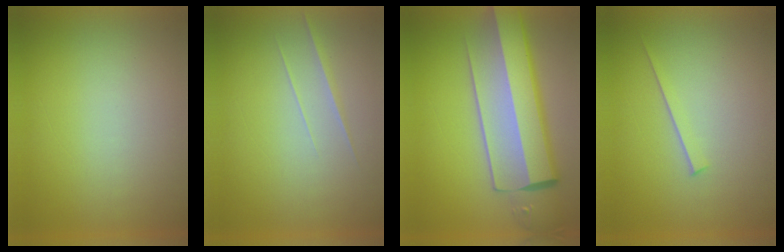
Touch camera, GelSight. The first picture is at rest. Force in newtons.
{"total": 1.5}
{"total": 10.2}
{"total": 1.5}